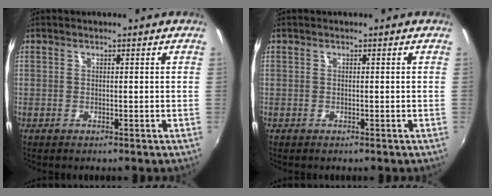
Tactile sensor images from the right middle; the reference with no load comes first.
{"total": 0.0}